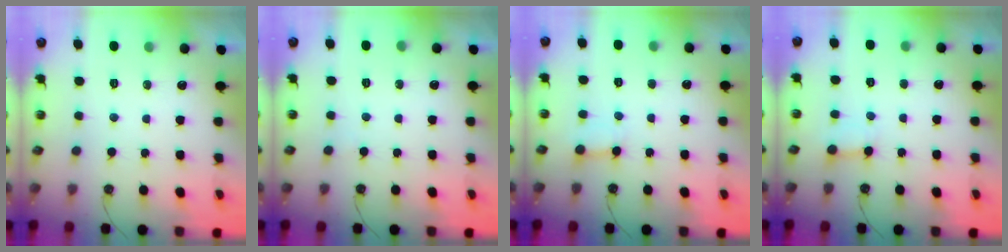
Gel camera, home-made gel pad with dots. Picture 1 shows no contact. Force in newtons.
{"total": 5.5, "press": 5.5, "slide": 0.4}
{"total": 2.6, "press": 2.6, "slide": 0.3}
{"total": 2.6, "press": 2.6, "slide": 0.3}